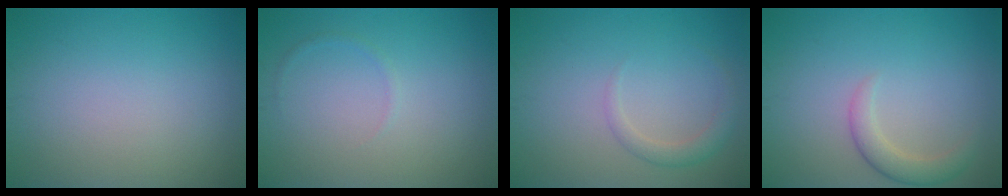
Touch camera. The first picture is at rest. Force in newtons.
{"total": 0.5, "press": 0.5, "slide": 0.0}
{"total": 1.8, "press": 1.8, "slide": 0.1}
{"total": 2.4, "press": 2.4, "slide": 0.3}